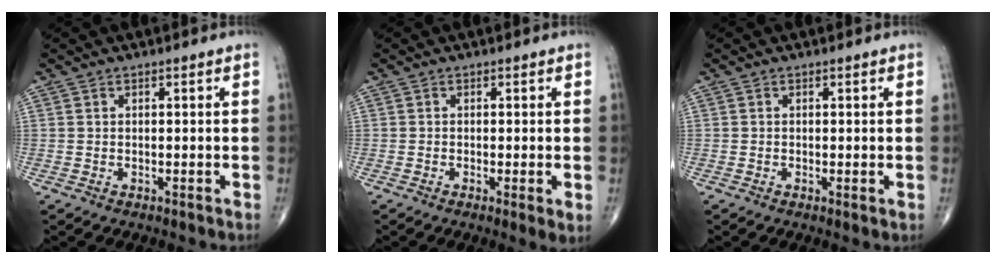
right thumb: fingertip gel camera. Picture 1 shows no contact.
{"total": 2.1, "force": [-0.4, 0.2, 2.0], "torque": [-0.043, -0.009, -0.008]}
{"total": 0.8, "force": [-0.1, 0.1, 0.8], "torque": [-0.020, -0.004, -0.003]}